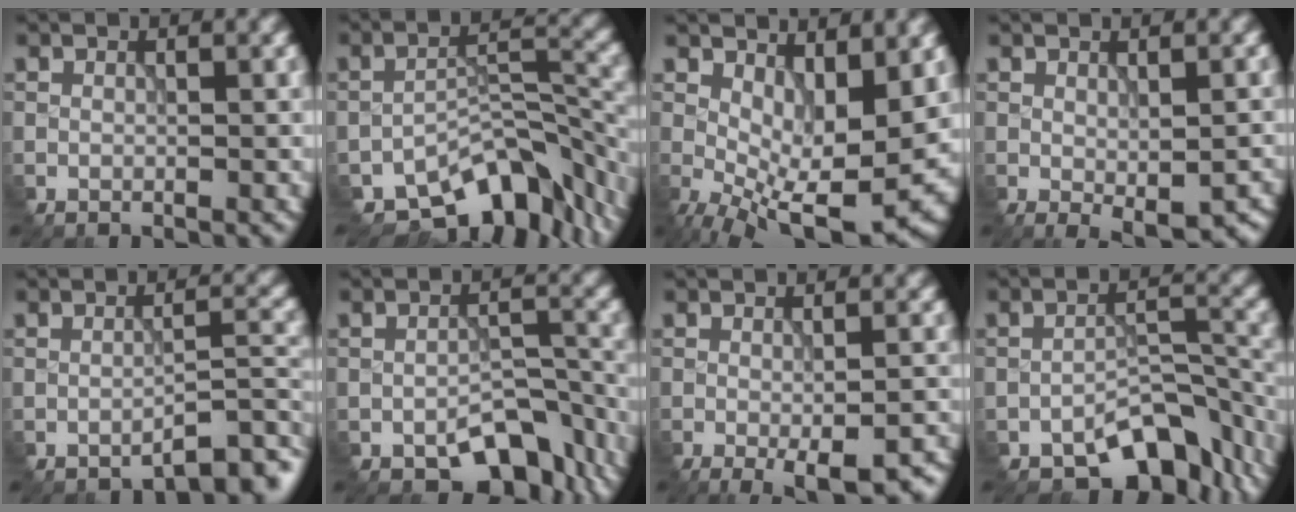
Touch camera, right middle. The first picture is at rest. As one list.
[{"total": 8.9, "force": [-6.9, 3.7, 4.3], "torque": [-0.050, -0.008, -0.117]}, {"total": 9.9, "force": [0.4, 4.7, 8.7], "torque": [-0.137, -0.019, 0.018]}, {"total": 3.2, "force": [-0.8, 1.3, 2.8], "torque": [-0.041, -0.014, -0.003]}, {"total": 3.7, "force": [-3.2, 0.4, 1.8], "torque": [-0.022, 0.011, -0.051]}, {"total": 6.0, "force": [-4.1, 3.1, 3.2], "torque": [-0.038, -0.004, -0.057]}, {"total": 5.4, "force": [-2.6, 1.4, 4.5], "torque": [-0.067, -0.008, -0.030]}, {"total": 6.5, "force": [-4.8, 2.9, 3.2], "torque": [-0.035, -0.001, -0.076]}]